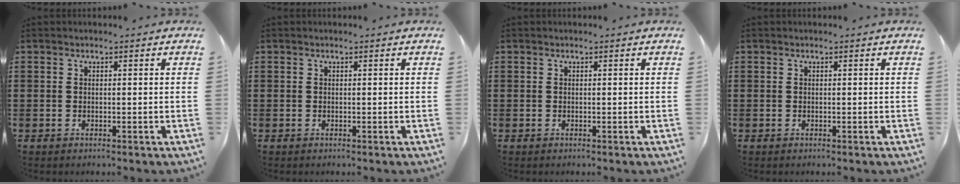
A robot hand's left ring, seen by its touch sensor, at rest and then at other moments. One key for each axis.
{"total": 0.0}
{"total": 0.0}
{"total": 0.0}